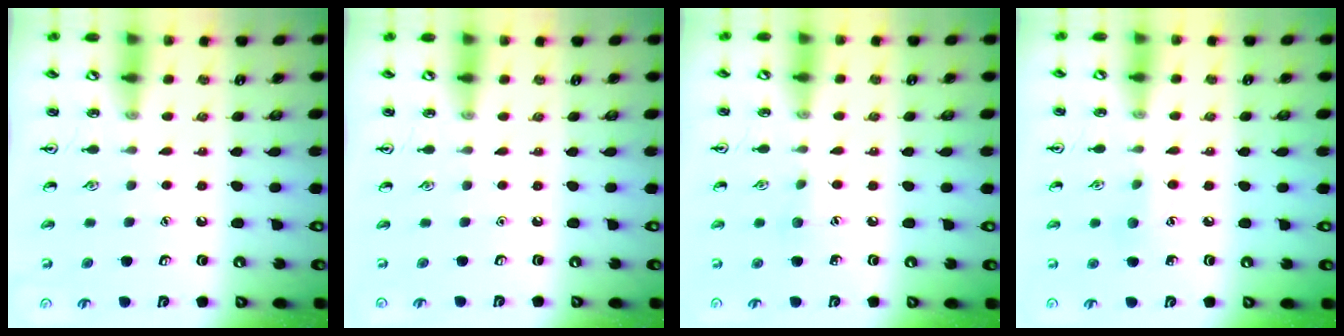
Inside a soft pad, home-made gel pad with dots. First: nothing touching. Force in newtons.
{"total": 0.0}
{"total": 6.2, "press": 5.9, "slide": 1.9}
{"total": 6.7, "press": 6.4, "slide": 1.9}